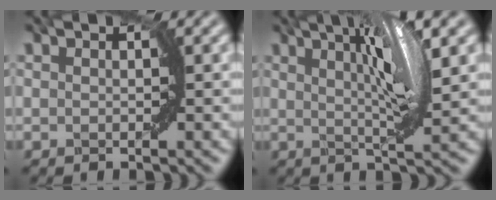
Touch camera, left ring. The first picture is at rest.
{"total": 6.0, "force": [2.1, 1.2, 5.5], "torque": [-0.071, 0.001, 0.037]}